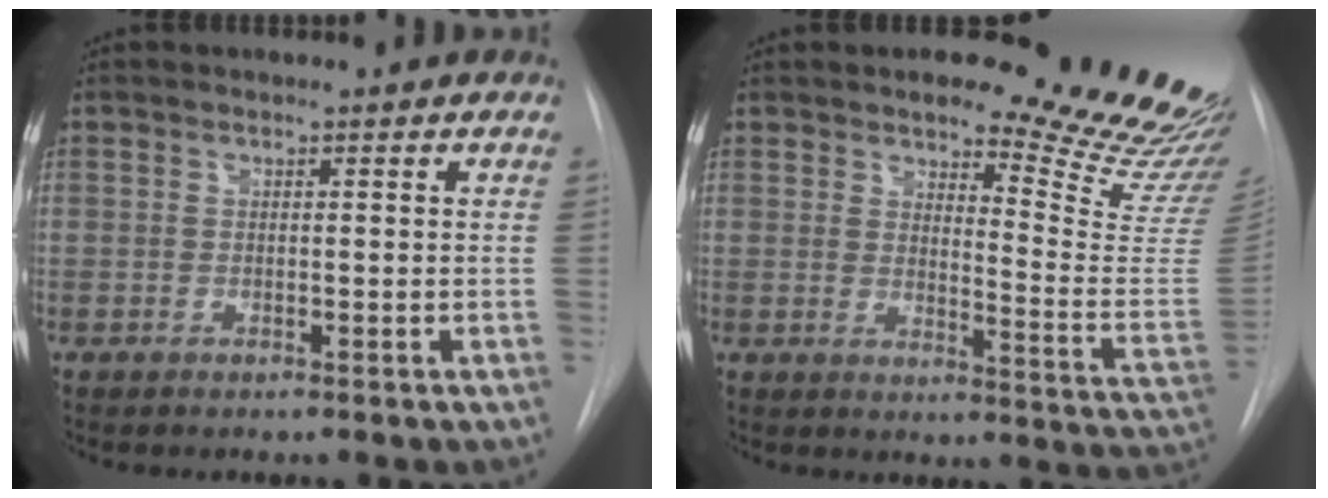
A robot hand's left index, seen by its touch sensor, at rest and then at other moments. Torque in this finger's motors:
{"motor_torque": [0.95, -1.19, 0.09, 0.00]}